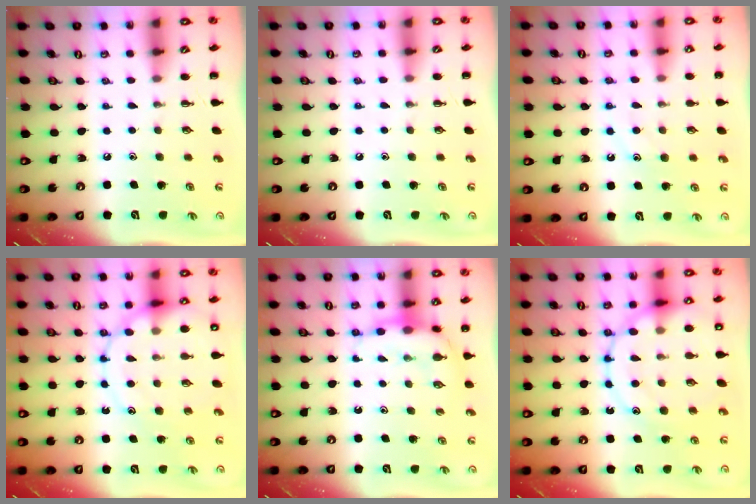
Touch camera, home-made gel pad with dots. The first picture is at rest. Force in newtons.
{"total": 4.6, "press": 4.3, "slide": 1.8}
{"total": 9.3, "press": 9.3, "slide": 1.0}
{"total": 16.6, "press": 16.4, "slide": 2.8}
{"total": 7.3, "press": 7.2, "slide": 1.5}
{"total": 19.3, "press": 19.2, "slide": 2.0}